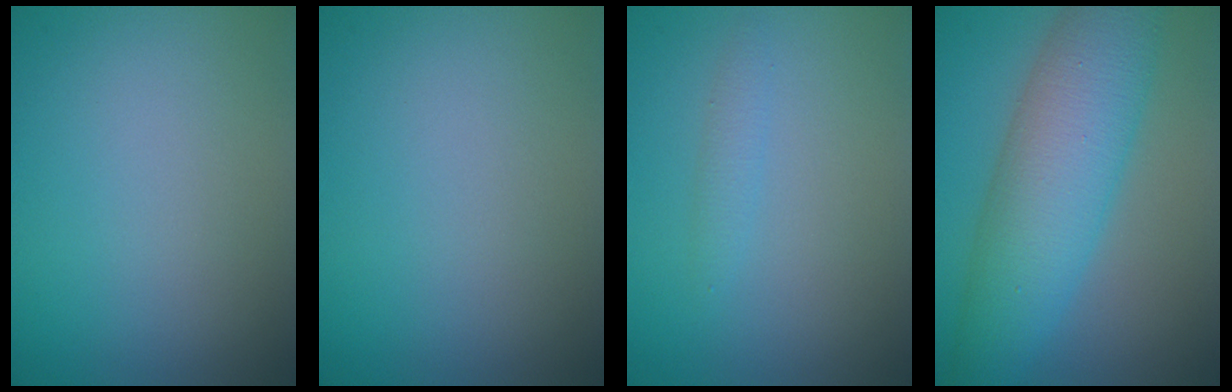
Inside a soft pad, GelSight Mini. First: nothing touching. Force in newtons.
{"total": 0.0}
{"total": 1.0, "press": 1.0, "slide": 0.0}
{"total": 8.4, "press": 8.4, "slide": 0.1}